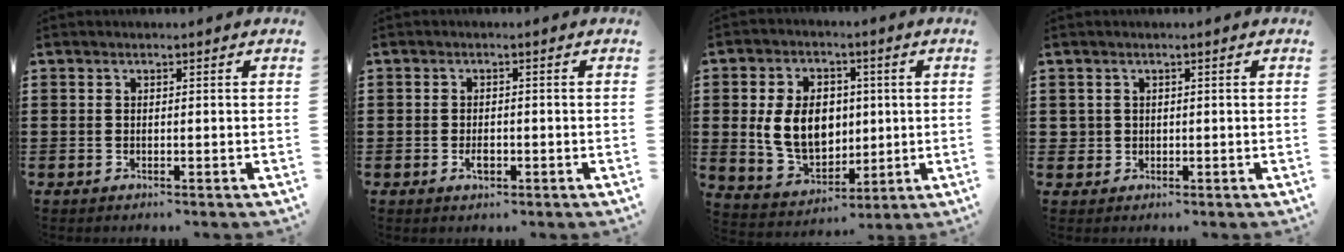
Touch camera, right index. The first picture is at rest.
{"total": 1.8, "force": [-0.7, 1.1, 1.2], "torque": [-0.024, 0.000, -0.011]}
{"total": 9.7, "force": [0.9, 7.2, 6.4], "torque": [-0.141, 0.012, 0.014]}
{"total": 1.2, "force": [0.1, 1.2, 0.1], "torque": [-0.005, 0.007, 0.001]}